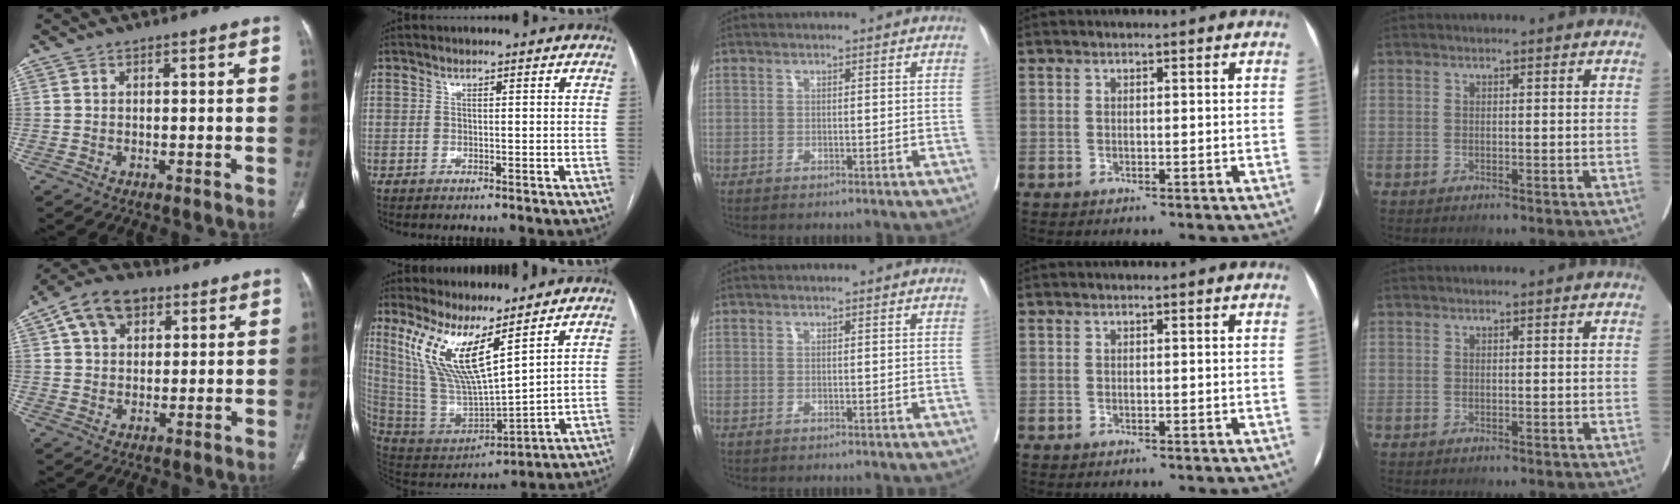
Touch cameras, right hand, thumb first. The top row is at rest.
{"thumb": {"total": 10.4, "force": [4.5, 7.1, 6.1], "torque": [-0.083, 0.002, 0.071]}, "index": {"total": 13.6, "force": [7.8, 2.4, 10.8], "torque": [-0.232, -0.010, 0.167]}}